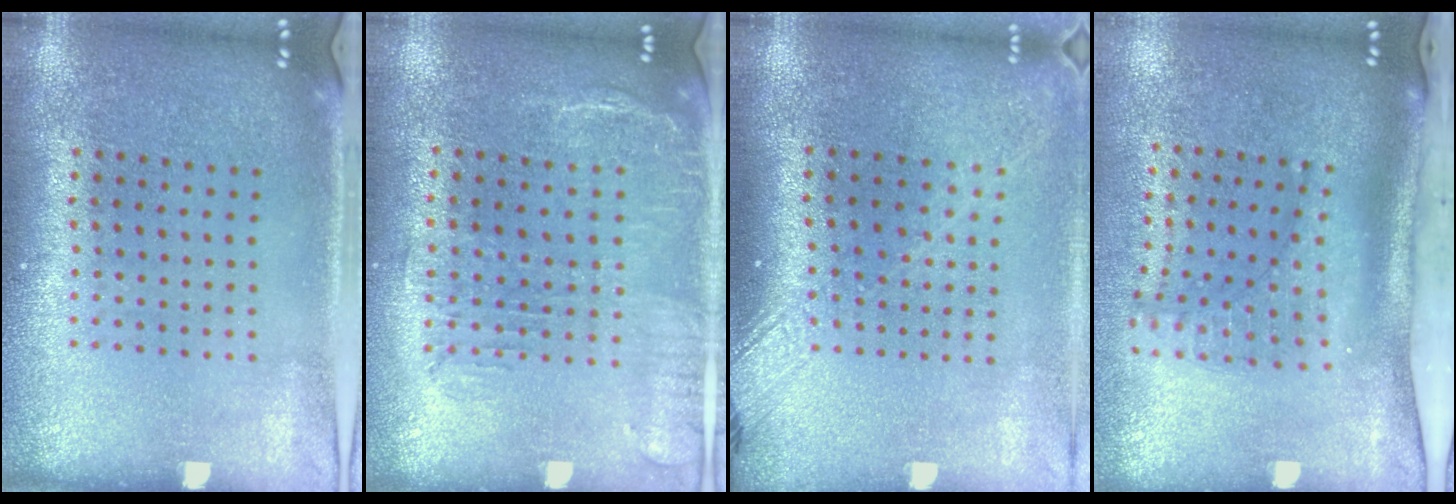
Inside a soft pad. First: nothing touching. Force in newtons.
{"total": 1.8, "press": 1.5, "slide": 1.1}
{"total": 2.0, "press": 1.5, "slide": 1.3}
{"total": 2.2, "press": 1.5, "slide": 1.6}